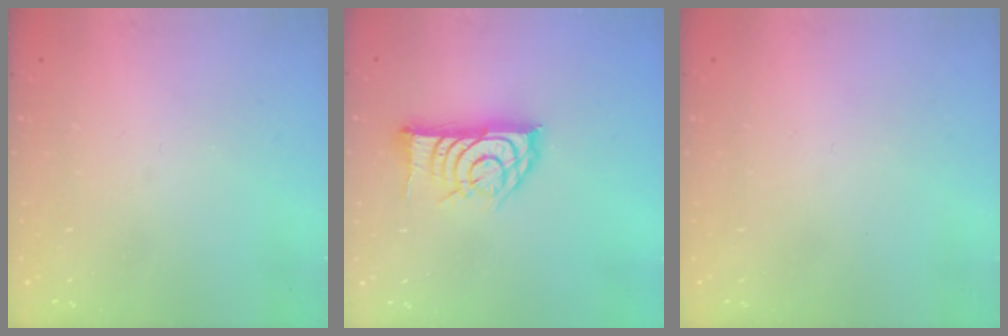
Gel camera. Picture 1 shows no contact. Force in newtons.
{"total": 15.6, "press": 15.6, "slide": 0.3}
{"total": 1.6, "press": 1.6, "slide": 0.1}